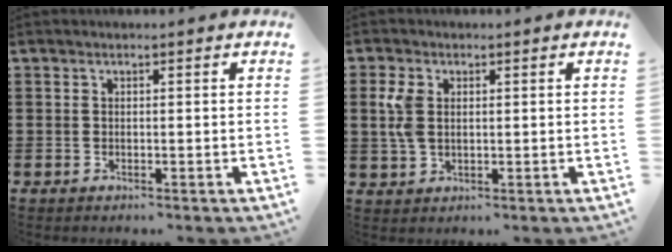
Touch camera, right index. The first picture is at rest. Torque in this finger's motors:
{"motor_torque": [0.17, -0.06, 0.13, 0.09]}